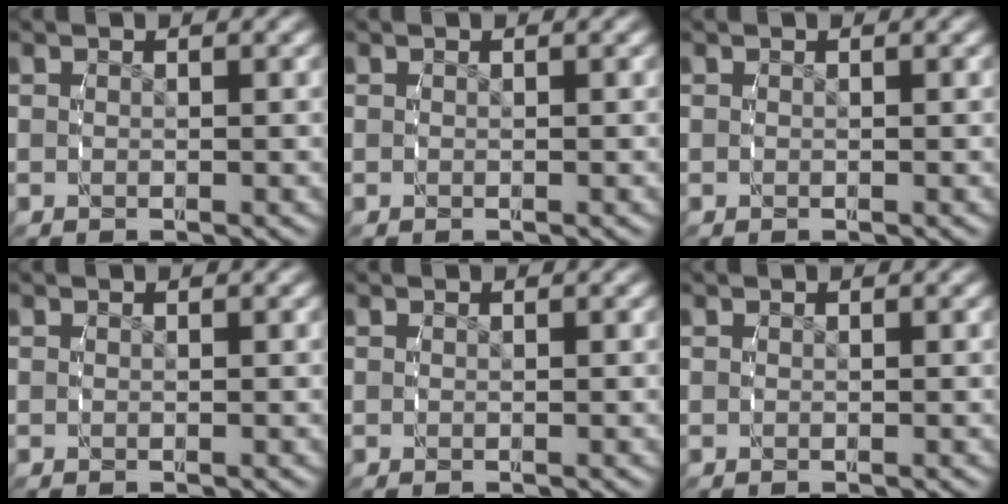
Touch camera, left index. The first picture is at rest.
{"total": 0.0}
{"total": 0.0}
{"total": 0.0}
{"total": 0.0}
{"total": 0.0}